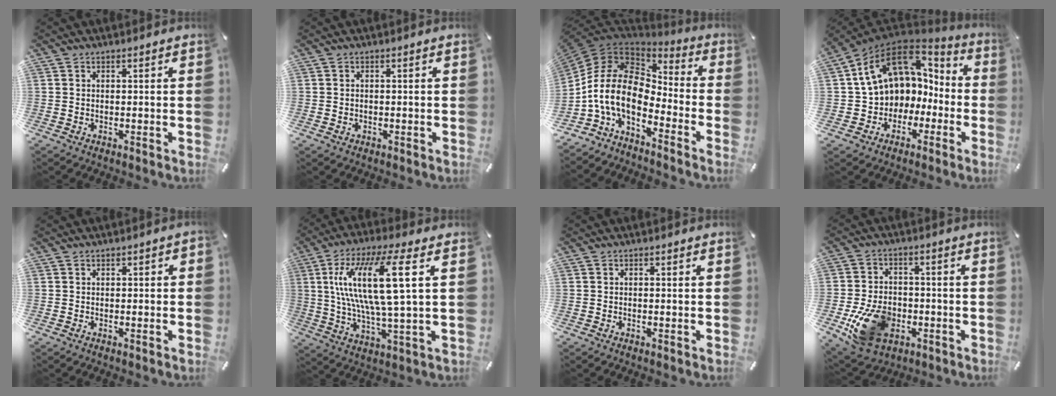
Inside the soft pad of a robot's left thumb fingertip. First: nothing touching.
{"total": 0.8, "force": [-0.2, 0.7, 0.4], "torque": [-0.007, 0.004, -0.005]}
{"total": 14.3, "force": [-4.1, 8.6, 10.7], "torque": [-0.242, 0.008, -0.082]}
{"total": 14.9, "force": [4.6, 11.8, 7.9], "torque": [-0.163, -0.018, 0.086]}
{"total": 1.0, "force": [-0.5, 0.7, 0.5], "torque": [-0.009, 0.003, -0.011]}
{"total": 18.0, "force": [5.0, 3.9, 16.8], "torque": [-0.345, -0.010, 0.067]}
{"total": 0.5, "force": [-0.3, 0.3, 0.3], "torque": [-0.007, 0.000, -0.006]}
{"total": 14.6, "force": [-4.6, 10.6, 9.0], "torque": [-0.178, 0.018, -0.078]}